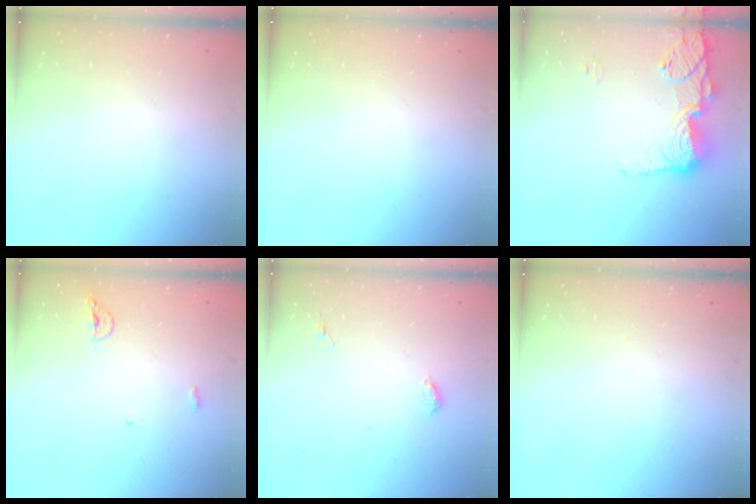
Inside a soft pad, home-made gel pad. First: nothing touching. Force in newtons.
{"total": 0.0}
{"total": 14.2, "press": 14.2, "slide": 1.5}
{"total": 4.4, "press": 4.3, "slide": 1.0}
{"total": 4.6, "press": 4.6, "slide": 0.4}
{"total": 0.0}